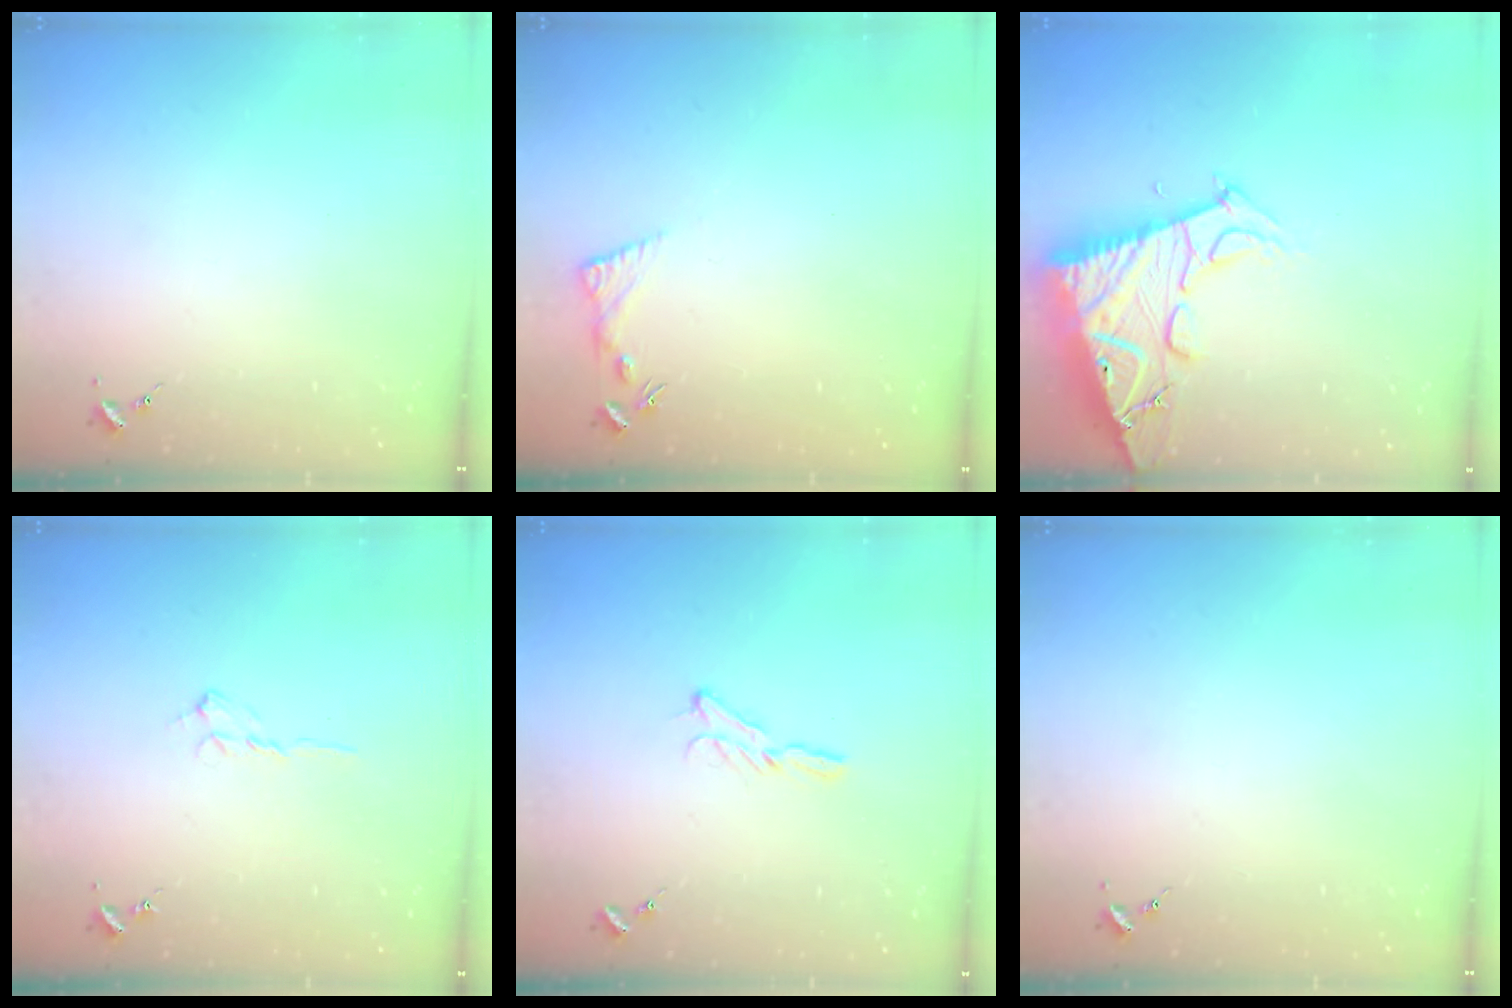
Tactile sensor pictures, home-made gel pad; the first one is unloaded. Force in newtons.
{"total": 6.4, "press": 6.3, "slide": 0.7}
{"total": 20.6, "press": 20.5, "slide": 2.0}
{"total": 5.7, "press": 5.7, "slide": 0.7}
{"total": 6.4, "press": 6.4, "slide": 0.1}
{"total": 0.0}